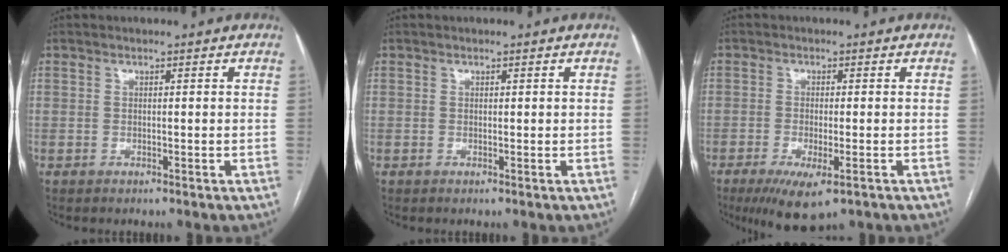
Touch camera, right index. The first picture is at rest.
{"total": 0.0}
{"total": 7.4, "force": [-4.3, 1.9, 5.8], "torque": [-0.096, -0.020, -0.067]}